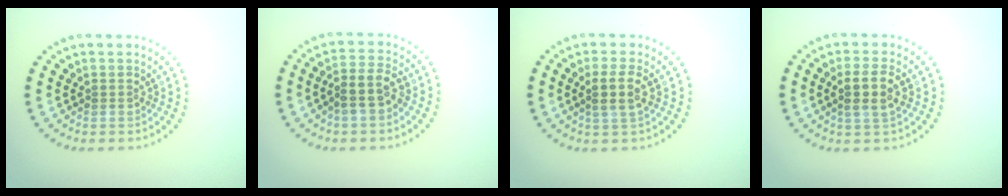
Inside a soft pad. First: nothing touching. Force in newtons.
{"total": 3.1, "press": 2.8, "slide": 1.4}
{"total": 2.6, "press": 2.4, "slide": 1.1}
{"total": 2.8, "press": 2.7, "slide": 0.9}